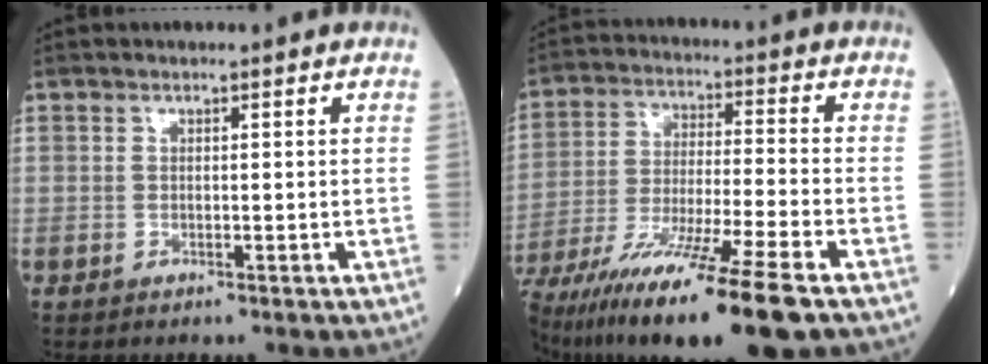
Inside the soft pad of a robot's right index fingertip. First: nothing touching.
{"total": 20.7, "force": [-14.1, 0.5, 15.1], "torque": [-0.249, -0.056, -0.246]}